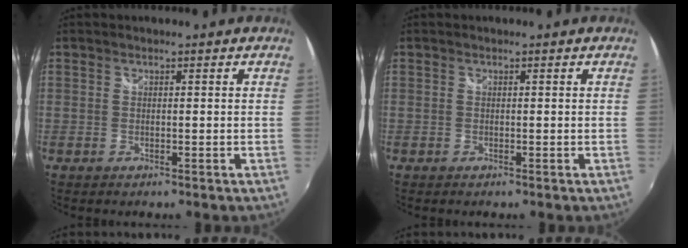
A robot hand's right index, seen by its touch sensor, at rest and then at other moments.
{"total": 0.0}